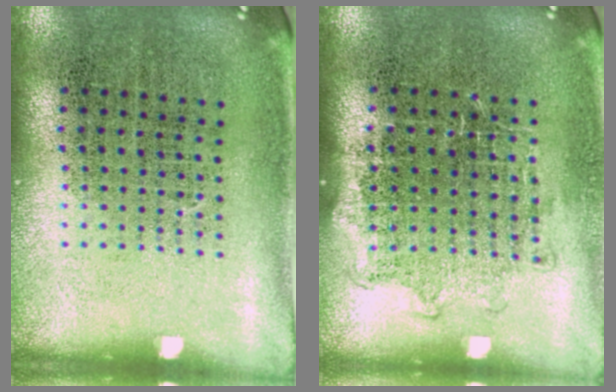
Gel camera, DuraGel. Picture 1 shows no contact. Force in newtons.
{"total": 1.1, "press": 0.9, "slide": 0.5}